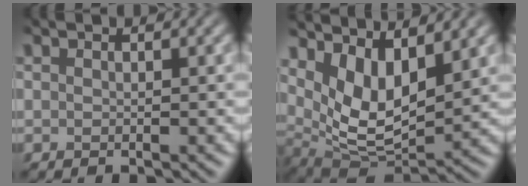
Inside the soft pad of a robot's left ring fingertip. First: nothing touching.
{"total": 6.4, "force": [2.6, 3.0, 5.0], "torque": [-0.096, -0.019, 0.047]}